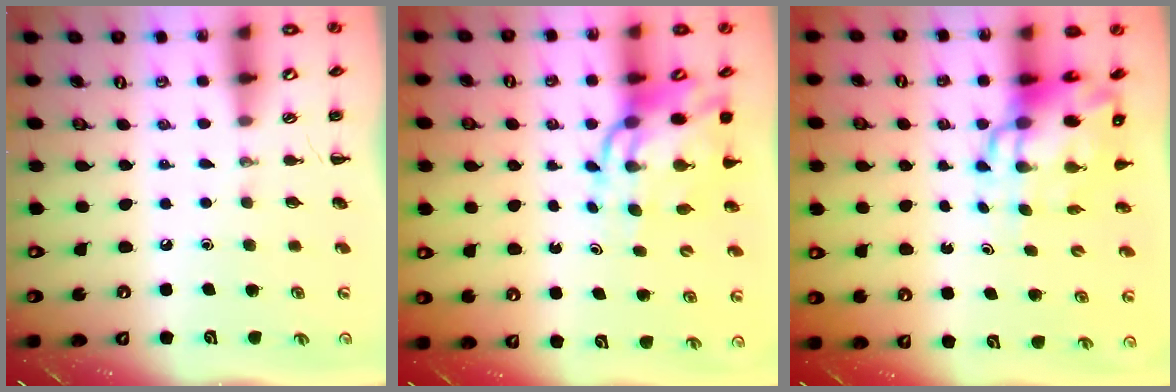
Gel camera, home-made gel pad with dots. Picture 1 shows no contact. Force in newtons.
{"total": 11.7, "press": 11.2, "slide": 3.4}
{"total": 10.8, "press": 10.4, "slide": 2.8}